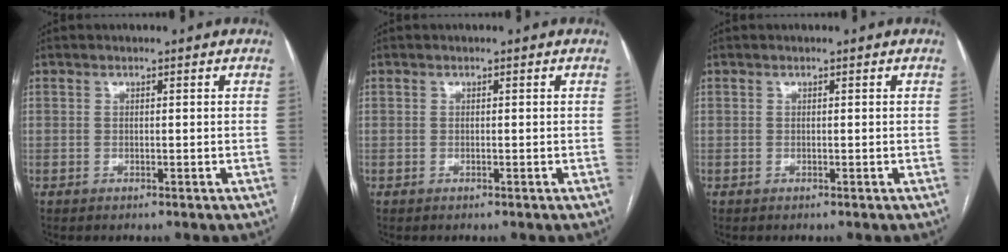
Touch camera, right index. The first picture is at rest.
{"total": 0.0}
{"total": 0.0}